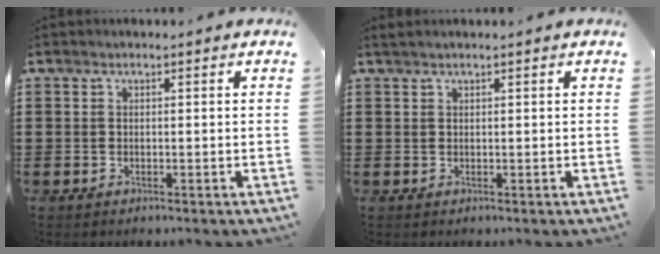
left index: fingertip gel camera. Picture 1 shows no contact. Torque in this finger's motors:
{"motor_torque": [0.16, 0.35, 0.01, 0.04]}